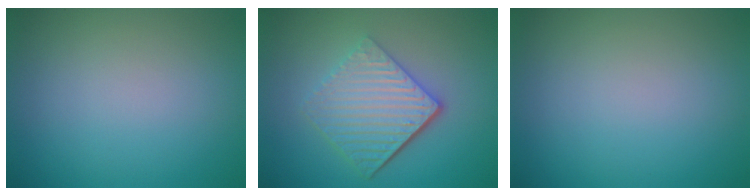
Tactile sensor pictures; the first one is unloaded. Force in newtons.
{"total": 5.9, "press": 4.0, "slide": 4.3}
{"total": 0.0}